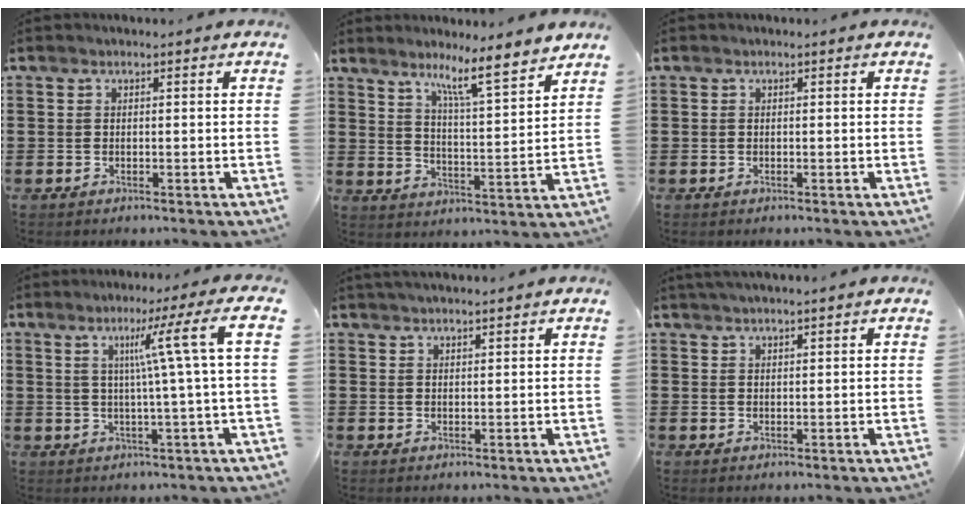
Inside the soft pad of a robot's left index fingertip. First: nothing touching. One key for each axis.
{"total": 7.8, "fx": 6.4, "fy": -0.4, "fz": 4.5, "tx": -0.083, "ty": -0.044, "tz": 0.100}
{"total": 0.0}
{"total": 9.6, "fx": 2.7, "fy": -0.8, "fz": 9.1, "tx": -0.172, "ty": 0.005, "tz": 0.034}
{"total": 1.8, "fx": 1.8, "fy": -0.1, "fz": 0.0, "tx": -0.005, "ty": 0.001, "tz": 0.036}
{"total": 1.6, "fx": 1.6, "fy": -0.2, "fz": 0.2, "tx": -0.007, "ty": 0.001, "tz": 0.031}